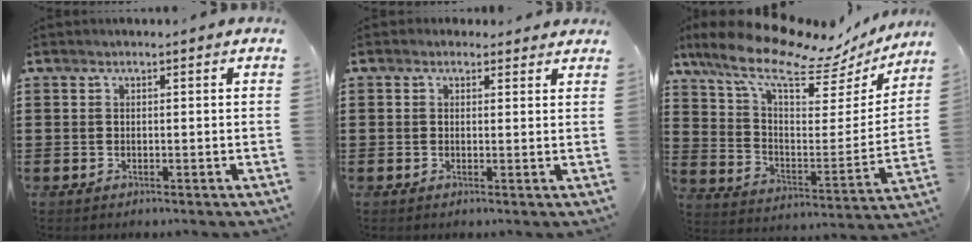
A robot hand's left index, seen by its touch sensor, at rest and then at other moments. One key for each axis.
{"total": 1.4, "fx": 1.1, "fy": 0.9, "fz": 0.2, "tx": -0.001, "ty": 0.003, "tz": 0.019}
{"total": 12.8, "fx": 9.9, "fy": 3.9, "fz": 7.1, "tx": -0.162, "ty": -0.063, "tz": 0.168}